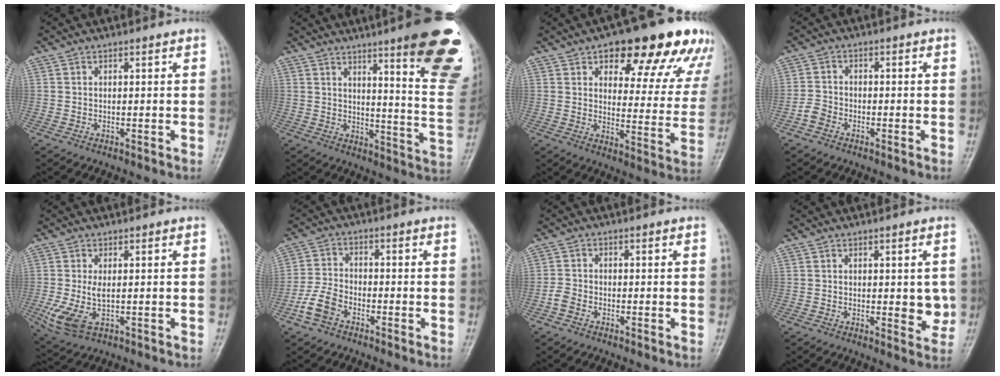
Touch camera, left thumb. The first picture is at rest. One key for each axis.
{"total": 22.4, "fx": 13.0, "fy": 3.5, "fz": 18.0, "tx": -0.200, "ty": -0.068, "tz": 0.164}
{"total": 22.0, "fx": 13.9, "fy": 8.8, "fz": 14.6, "tx": -0.132, "ty": -0.041, "tz": 0.171}
{"total": 2.8, "fx": -1.8, "fy": 1.9, "fz": 1.0, "tx": -0.021, "ty": 0.009, "tz": -0.042}
{"total": 6.4, "fx": -1.1, "fy": 3.3, "fz": 5.3, "tx": -0.129, "ty": -0.005, "tz": -0.012}
{"total": 5.9, "fx": -3.3, "fy": 3.7, "fz": 3.1, "tx": -0.066, "ty": 0.017, "tz": -0.070}
{"total": 2.4, "fx": -1.4, "fy": 1.5, "fz": 1.1, "tx": -0.028, "ty": 0.008, "tz": -0.033}
{"total": 5.0, "fx": 0.0, "fy": 2.4, "fz": 4.5, "tx": -0.035, "ty": -0.007, "tz": 0.002}